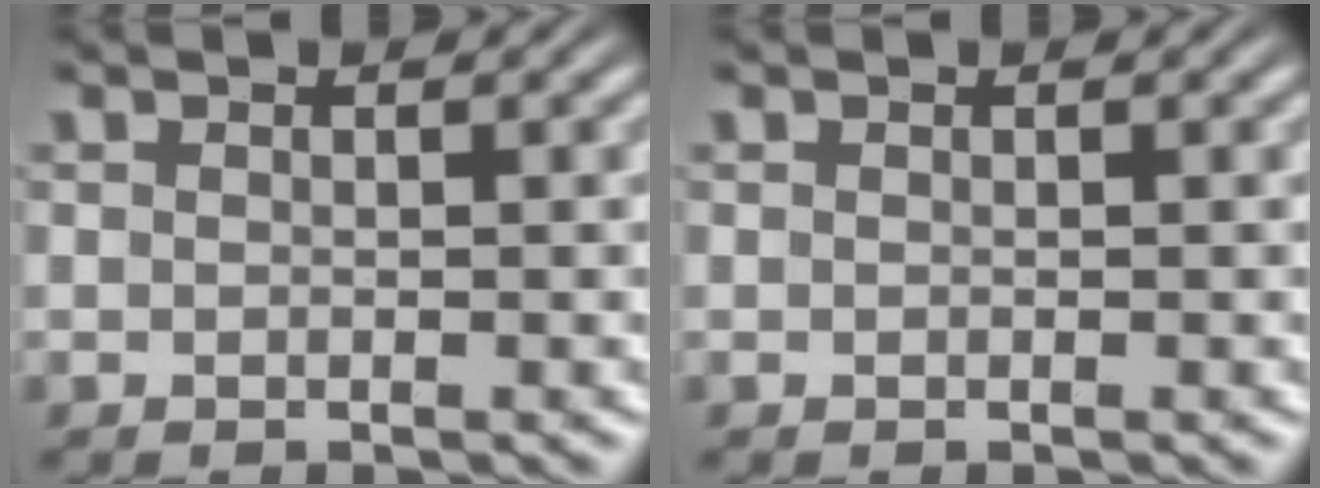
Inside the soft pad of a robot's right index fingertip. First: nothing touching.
{"total": 0.0}